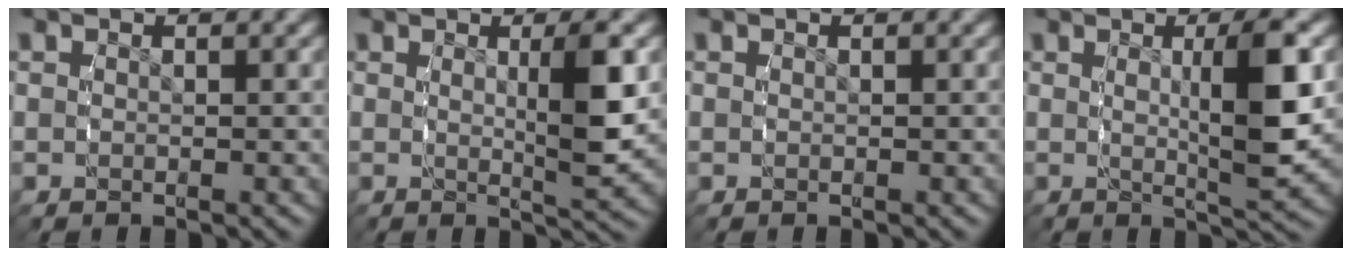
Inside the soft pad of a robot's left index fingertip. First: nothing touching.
{"total": 4.1, "force": [0.6, 0.1, 4.1], "torque": [-0.055, -0.004, 0.009]}
{"total": 0.0}
{"total": 5.9, "force": [0.8, 0.8, 5.8], "torque": [-0.082, 0.001, 0.011]}